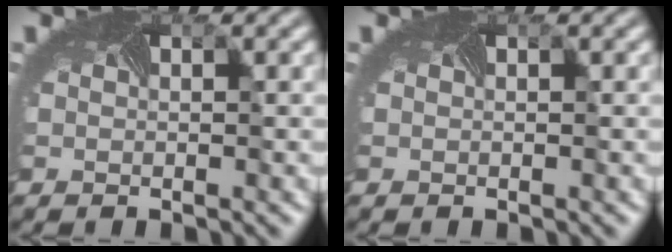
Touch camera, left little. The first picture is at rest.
{"total": 0.0}